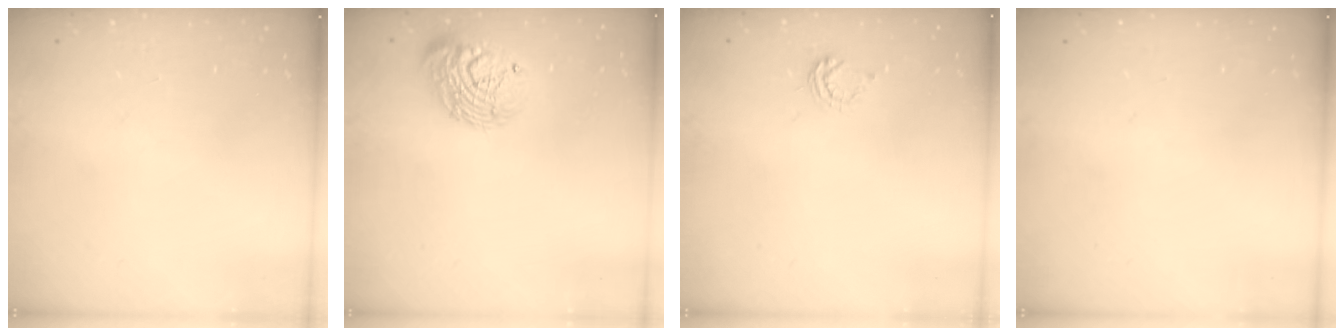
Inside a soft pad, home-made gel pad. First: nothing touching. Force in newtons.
{"total": 14.2, "press": 14.1, "slide": 1.0}
{"total": 4.9, "press": 4.9, "slide": 0.7}
{"total": 0.0}